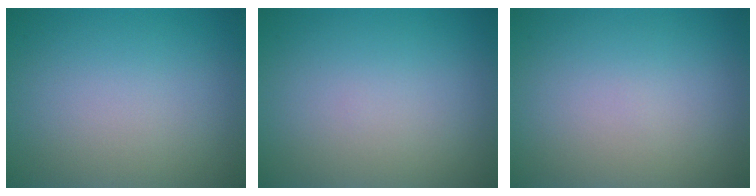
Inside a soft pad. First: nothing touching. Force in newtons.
{"total": 0.0}
{"total": 0.0}